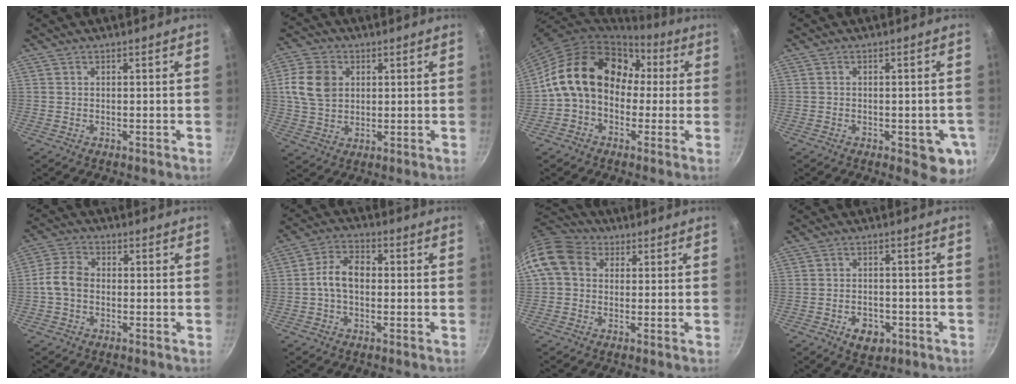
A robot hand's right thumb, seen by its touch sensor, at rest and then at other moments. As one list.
[{"total": 9.7, "force": [2.1, 7.4, 5.9], "torque": [-0.097, 0.001, 0.035]}, {"total": 17.1, "force": [1.4, 13.1, 10.9], "torque": [-0.150, 0.051, 0.010]}, {"total": 7.8, "force": [-2.3, 3.5, 6.6], "torque": [-0.043, 0.004, -0.026]}, {"total": 5.9, "force": [-0.9, 4.4, 3.8], "torque": [-0.068, 0.021, -0.028]}, {"total": 7.3, "force": [-0.3, 4.9, 5.4], "torque": [-0.082, 0.026, -0.018]}, {"total": 10.3, "force": [2.1, 8.3, 5.7], "torque": [-0.091, 0.020, 0.019]}, {"total": 5.9, "force": [-2.6, 4.0, 3.5], "torque": [-0.040, 0.014, -0.033]}]